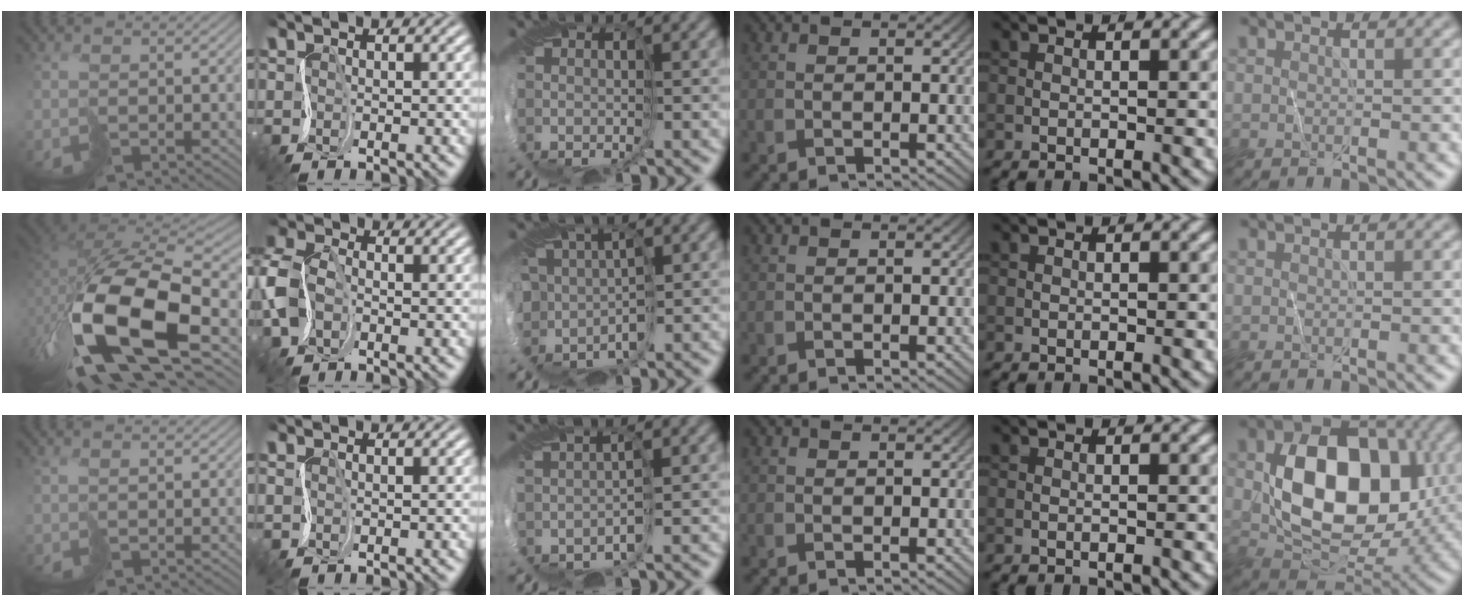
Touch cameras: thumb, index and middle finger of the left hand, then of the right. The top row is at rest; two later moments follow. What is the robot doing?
{"motion": "cut", "object": "bubble wrap"}